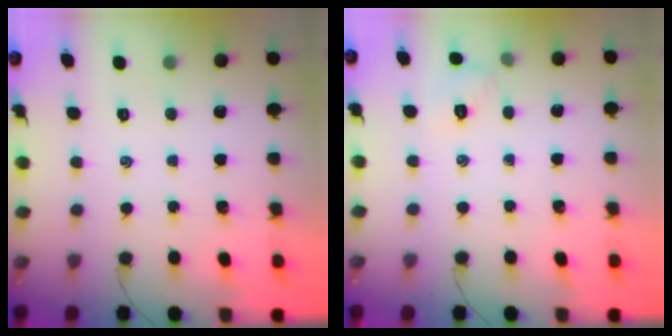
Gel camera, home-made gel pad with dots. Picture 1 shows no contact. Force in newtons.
{"total": 6.4, "press": 6.1, "slide": 1.9}